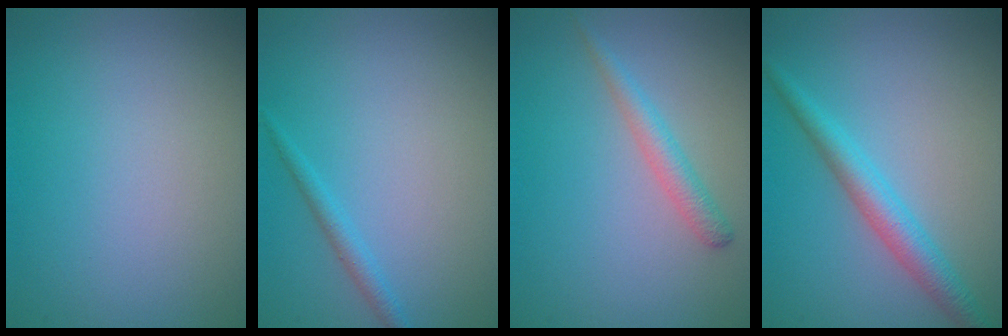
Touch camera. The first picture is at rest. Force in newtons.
{"total": 1.3, "press": 1.3, "slide": 0.1}
{"total": 1.9, "press": 1.9, "slide": 0.0}
{"total": 3.3, "press": 3.2, "slide": 0.1}